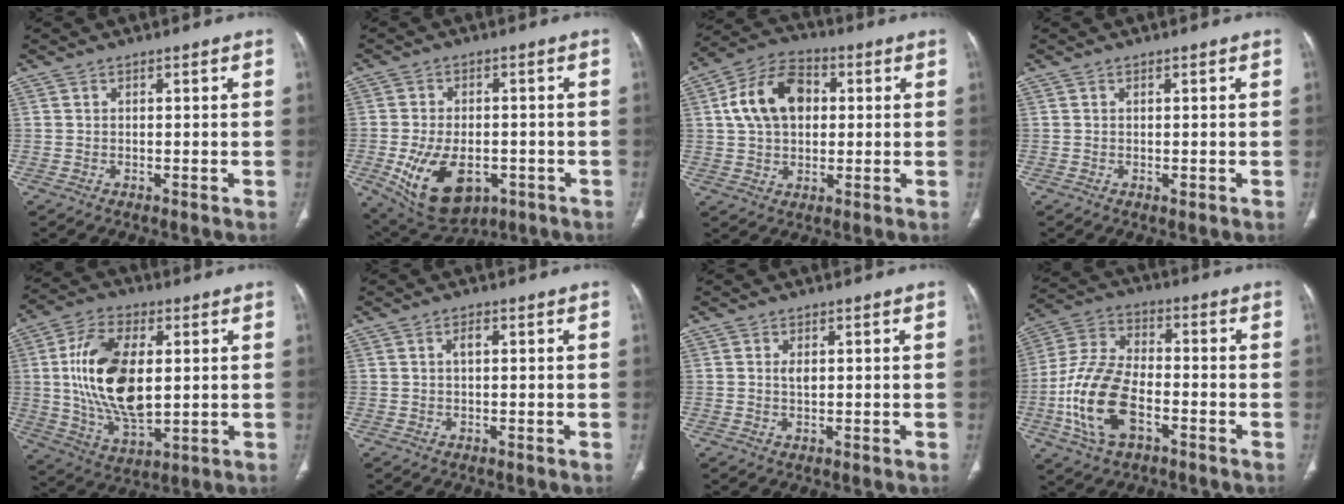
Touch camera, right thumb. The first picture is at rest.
{"total": 14.6, "force": [-4.7, 9.0, 10.5], "torque": [-0.174, 0.004, -0.054]}
{"total": 13.1, "force": [2.3, 9.1, 9.2], "torque": [-0.146, 0.017, 0.033]}
{"total": 0.7, "force": [0.0, 0.4, 0.5], "torque": [-0.007, -0.003, 0.003]}
{"total": 18.3, "force": [2.1, 9.6, 15.4], "torque": [-0.284, -0.010, 0.045]}
{"total": 1.7, "force": [0.4, 0.8, 1.5], "torque": [-0.029, 0.004, 0.007]}
{"total": 1.7, "force": [0.4, 0.9, 1.4], "torque": [-0.024, -0.002, 0.009]}
{"total": 15.5, "force": [-5.0, 8.6, 12.0], "torque": [-0.248, 0.024, -0.097]}